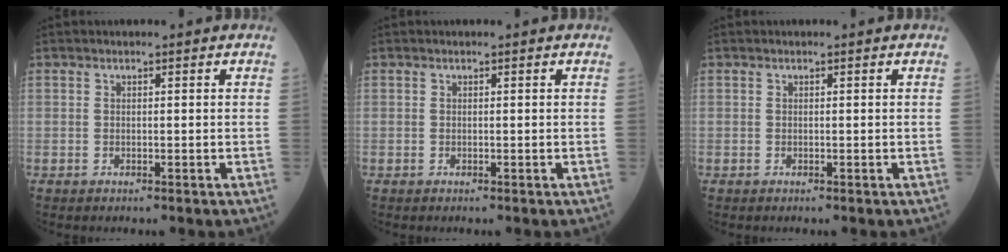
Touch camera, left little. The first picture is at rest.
{"total": 0.0}
{"total": 0.0}